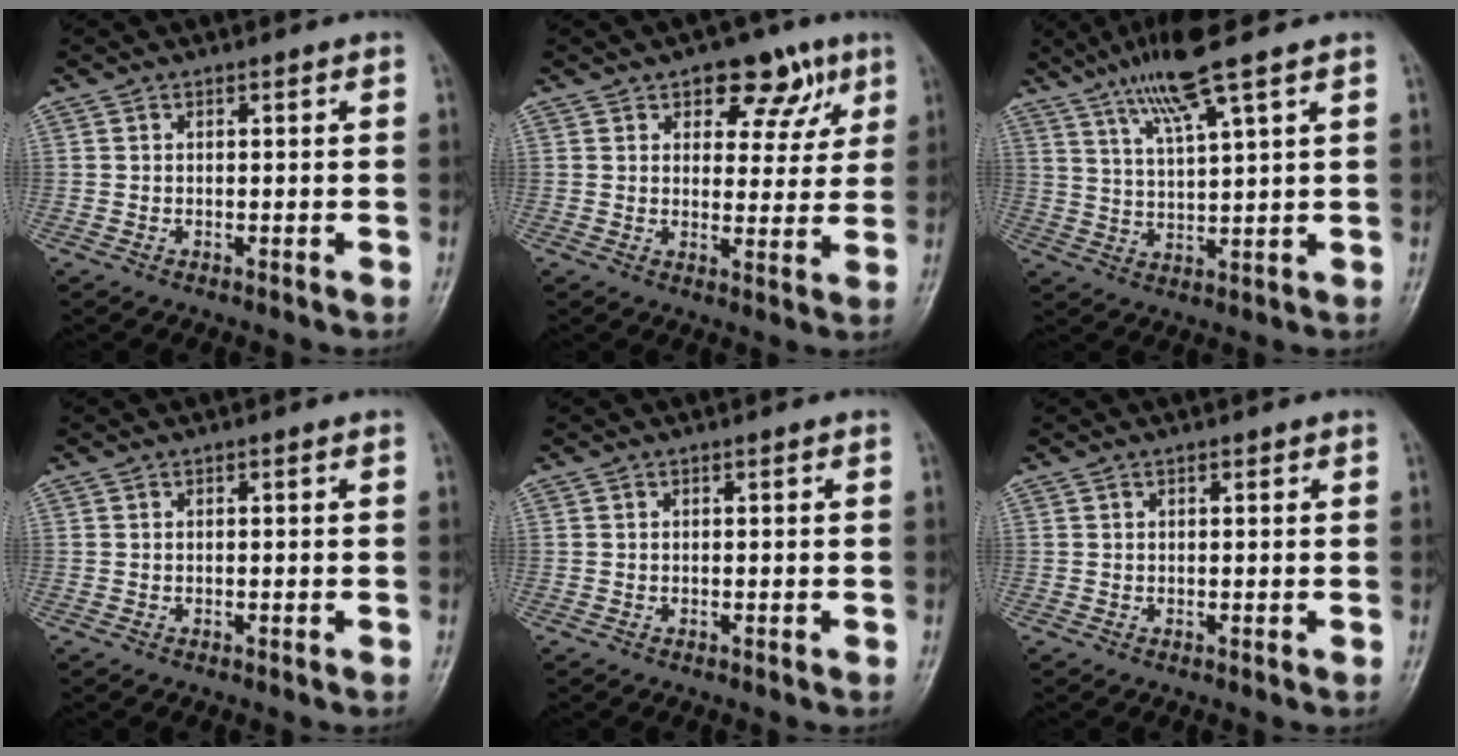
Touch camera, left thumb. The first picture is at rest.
{"total": 9.5, "force": [5.2, 5.8, 5.6], "torque": [-0.025, -0.017, 0.066]}
{"total": 9.7, "force": [6.2, 0.7, 7.4], "torque": [-0.140, -0.020, 0.118]}
{"total": 0.0}
{"total": 0.0}
{"total": 0.6, "force": [0.4, 0.3, 0.4], "torque": [-0.006, -0.001, 0.005]}